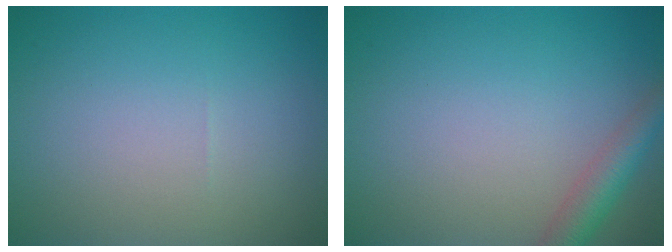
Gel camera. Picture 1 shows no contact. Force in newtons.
{"total": 3.0, "press": 3.0, "slide": 0.1}